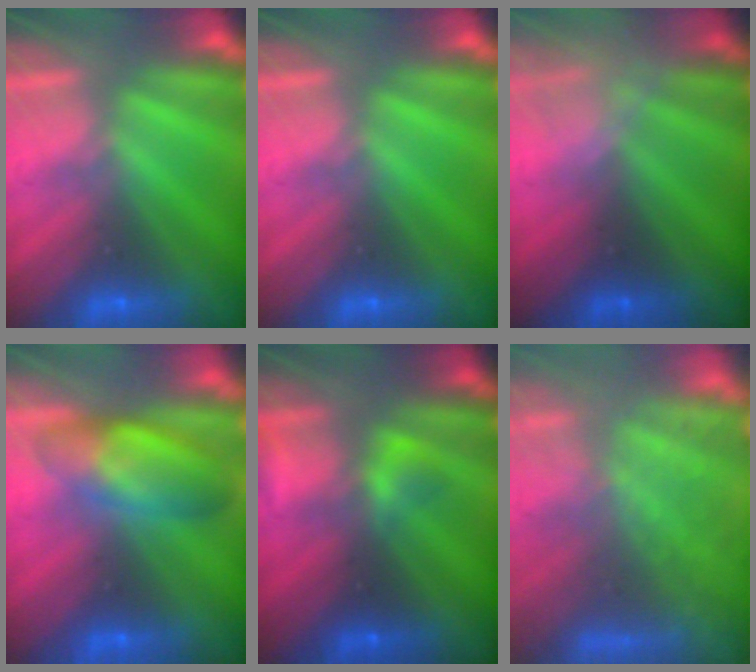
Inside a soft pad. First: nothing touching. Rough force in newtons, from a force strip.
{"total": 0.0}
{"total": 2.3}
{"total": 6.9}
{"total": 2.3}
{"total": 7.8}